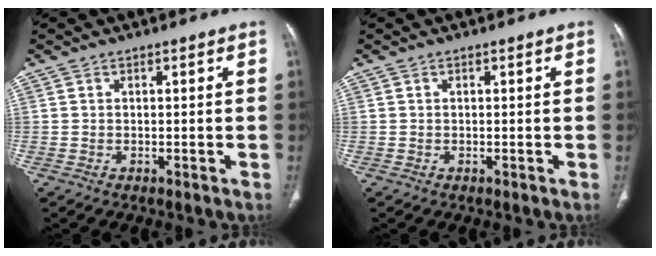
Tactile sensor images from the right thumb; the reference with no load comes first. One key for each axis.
{"total": 0.0}